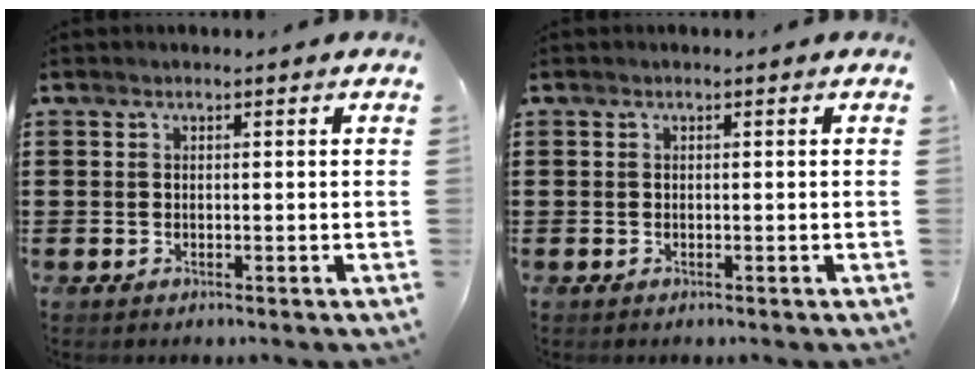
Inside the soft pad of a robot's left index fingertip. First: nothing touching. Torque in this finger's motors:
{"motor_torque": [0.01, 0.01, 0.00, 0.00]}